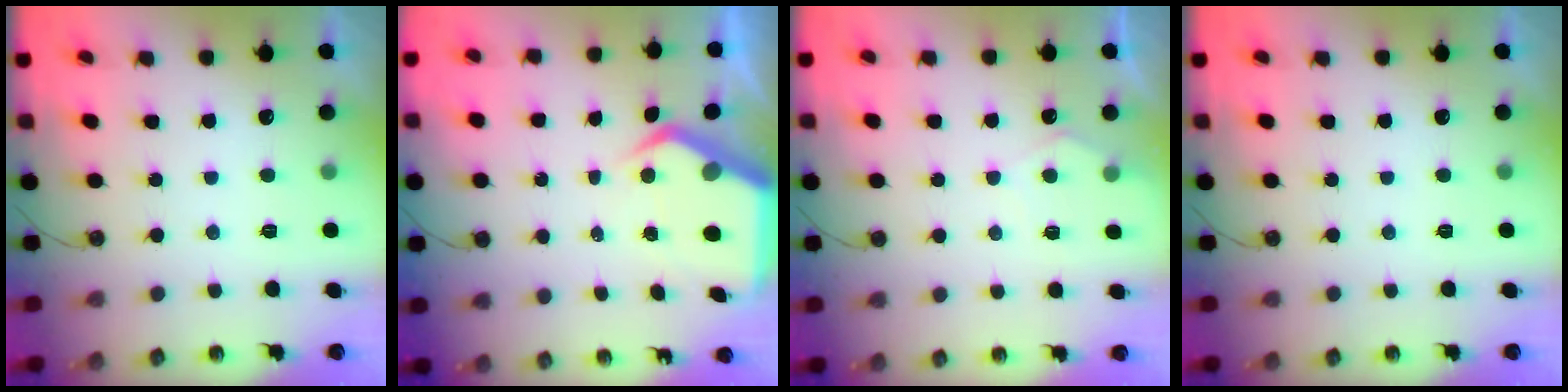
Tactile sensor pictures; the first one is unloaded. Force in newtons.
{"total": 7.9, "press": 7.9, "slide": 0.8}
{"total": 4.6, "press": 4.5, "slide": 0.5}
{"total": 0.0}